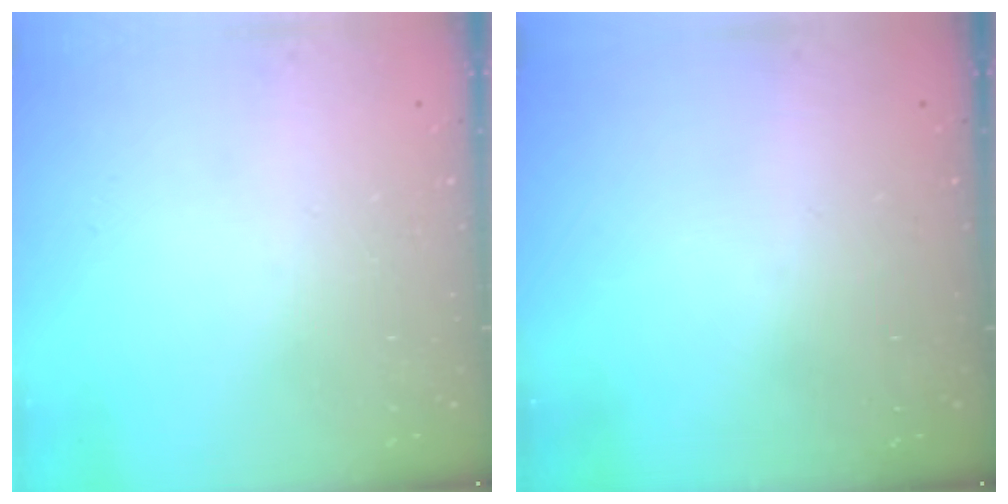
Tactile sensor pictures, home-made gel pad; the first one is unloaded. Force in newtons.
{"total": 0.0}